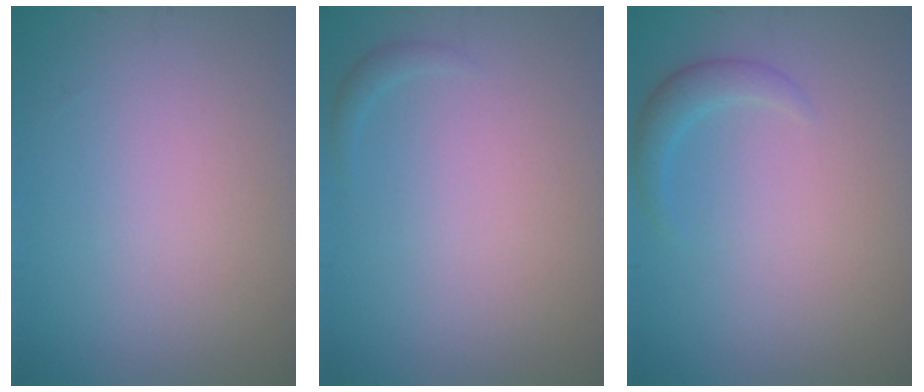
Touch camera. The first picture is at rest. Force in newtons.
{"total": 0.6, "press": 0.6, "slide": 0.1}
{"total": 1.6, "press": 1.6, "slide": 0.1}